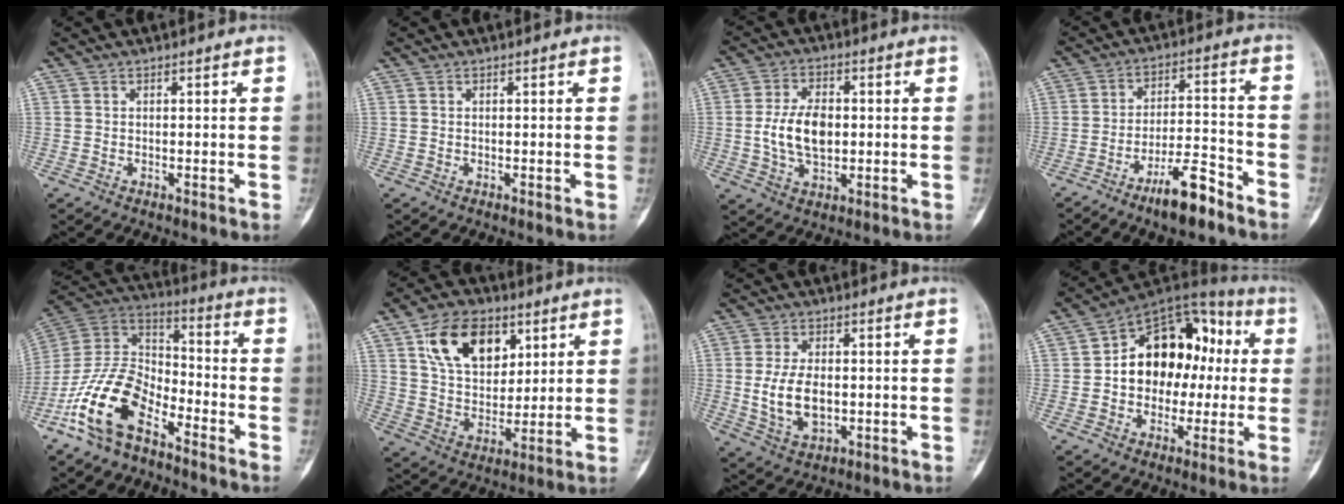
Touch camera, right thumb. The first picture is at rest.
{"total": 0.0}
{"total": 9.6, "force": [-0.1, 5.8, 7.7], "torque": [-0.136, 0.005, 0.000]}
{"total": 9.9, "force": [-7.0, 2.5, 6.5], "torque": [-0.112, 0.057, -0.118]}
{"total": 16.5, "force": [-9.5, 8.4, 10.6], "torque": [-0.199, 0.070, -0.190]}
{"total": 15.4, "force": [6.9, 9.8, 9.7], "torque": [-0.127, -0.025, 0.128]}
{"total": 9.1, "force": [-0.5, 5.5, 7.3], "torque": [-0.132, -0.006, -0.002]}
{"total": 18.0, "force": [0.6, 13.2, 12.2], "torque": [-0.124, 0.048, 0.003]}